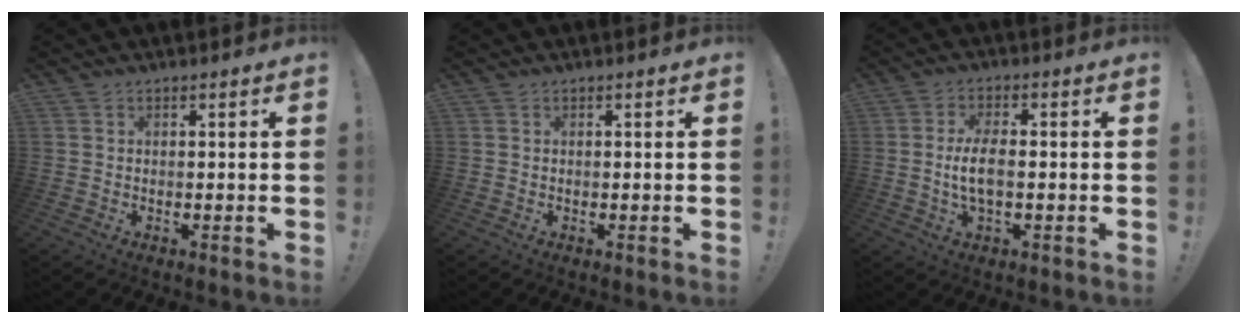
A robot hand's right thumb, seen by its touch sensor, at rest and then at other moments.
{"total": 0.0}
{"total": 6.8, "force": [-0.7, 2.4, 6.3], "torque": [-0.126, -0.002, -0.014]}